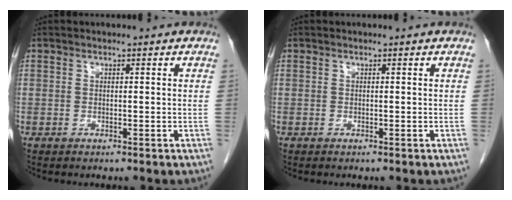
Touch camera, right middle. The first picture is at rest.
{"total": 0.0}